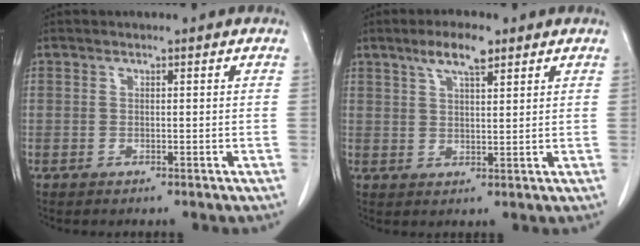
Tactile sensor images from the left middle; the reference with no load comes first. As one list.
[{"total": 5.4, "force": [3.5, 1.2, 3.9], "torque": [-0.077, 0.007, 0.061]}]